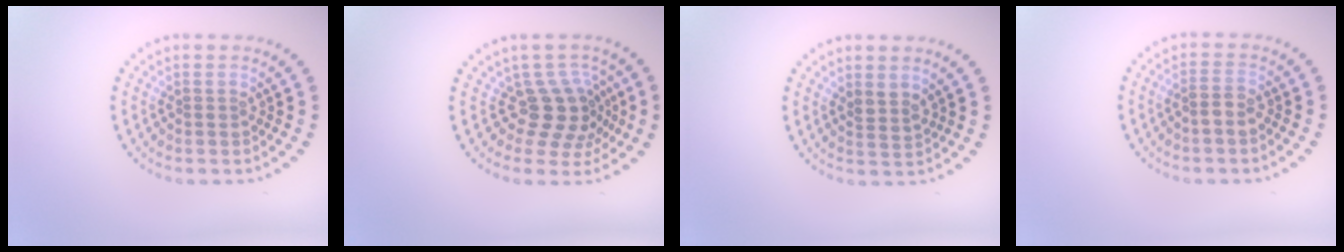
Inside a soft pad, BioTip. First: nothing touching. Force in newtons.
{"total": 3.9, "press": 2.9, "slide": 2.6}
{"total": 1.6, "press": 1.3, "slide": 0.9}
{"total": 1.7, "press": 1.6, "slide": 0.5}